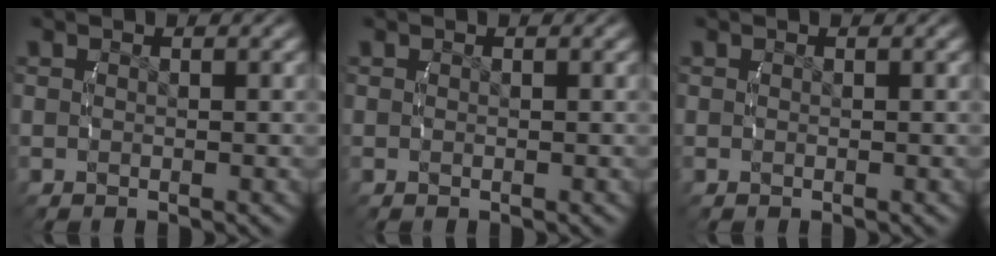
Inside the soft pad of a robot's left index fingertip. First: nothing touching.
{"total": 0.0}
{"total": 0.0}